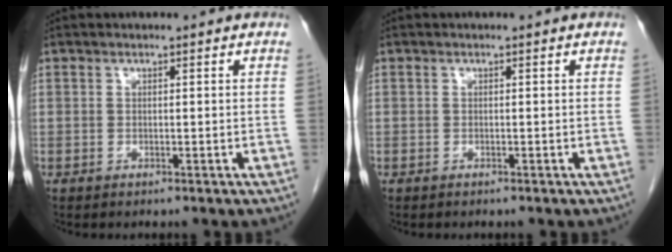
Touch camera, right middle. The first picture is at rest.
{"total": 0.0}